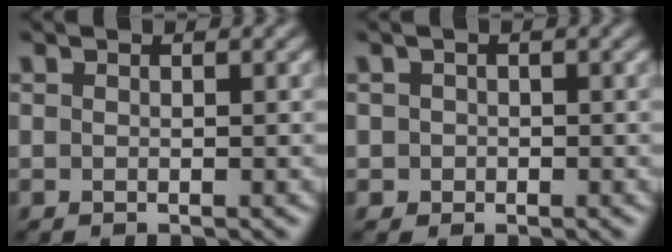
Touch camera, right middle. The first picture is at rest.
{"total": 0.9, "force": [-0.1, 0.9, -0.1], "torque": [0.002, -0.004, -0.001]}